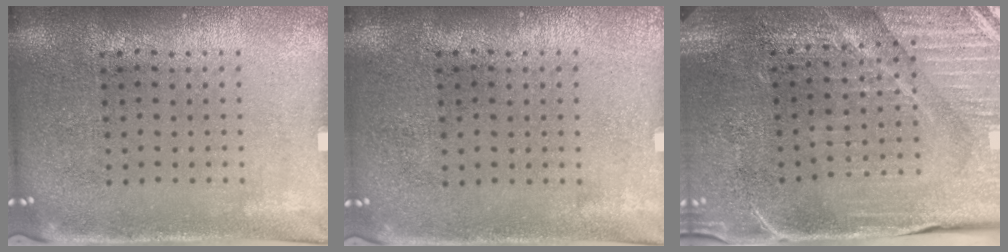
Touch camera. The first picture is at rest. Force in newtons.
{"total": 0.0}
{"total": 3.8, "press": 3.8, "slide": 0.5}